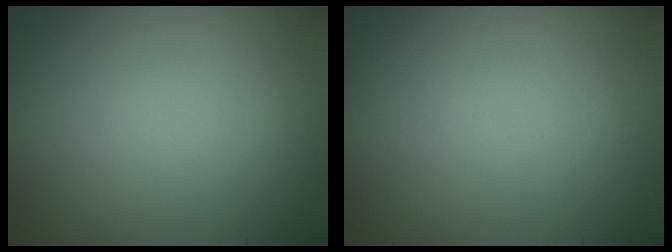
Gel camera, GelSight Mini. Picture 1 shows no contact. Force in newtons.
{"total": 0.0}